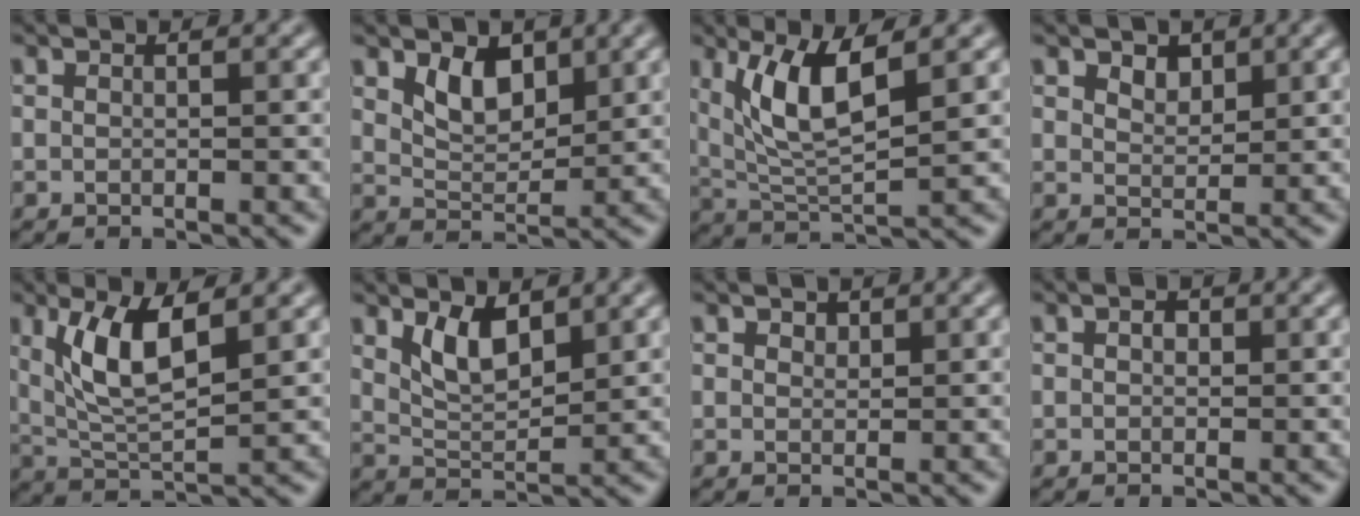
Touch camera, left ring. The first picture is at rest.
{"total": 3.3, "force": [1.8, 1.9, 2.0], "torque": [-0.044, -0.007, 0.033]}
{"total": 5.9, "force": [2.3, 1.7, 5.2], "torque": [-0.106, -0.007, 0.049]}
{"total": 1.6, "force": [1.1, 0.9, 0.7], "torque": [-0.012, -0.002, 0.021]}
{"total": 5.5, "force": [2.0, 1.7, 4.8], "torque": [-0.101, -0.005, 0.042]}
{"total": 3.6, "force": [2.0, 1.5, 2.6], "torque": [-0.053, -0.008, 0.042]}
{"total": 0.9, "force": [0.6, 0.5, 0.2], "torque": [-0.004, -0.002, 0.010]}
{"total": 1.1, "force": [0.3, 0.8, 0.7], "torque": [-0.007, -0.003, 0.000]}